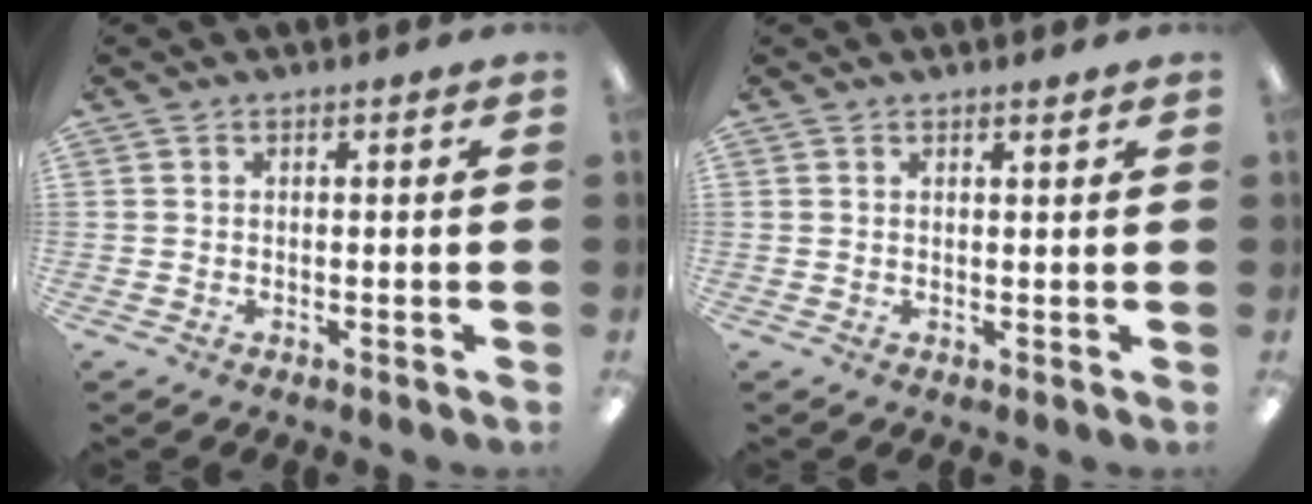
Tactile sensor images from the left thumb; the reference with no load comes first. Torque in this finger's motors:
{"motor_torque": [-0.09, -0.10, -0.42, 0.26, 0.07]}